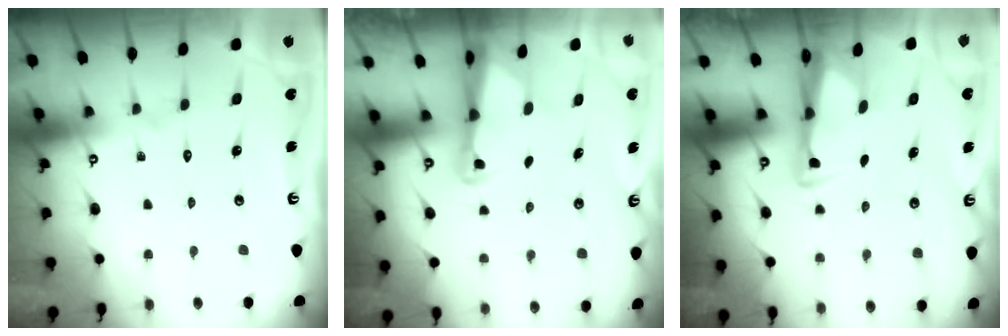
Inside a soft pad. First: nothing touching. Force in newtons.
{"total": 2.6, "press": 2.6, "slide": 0.5}
{"total": 3.0, "press": 2.8, "slide": 0.9}